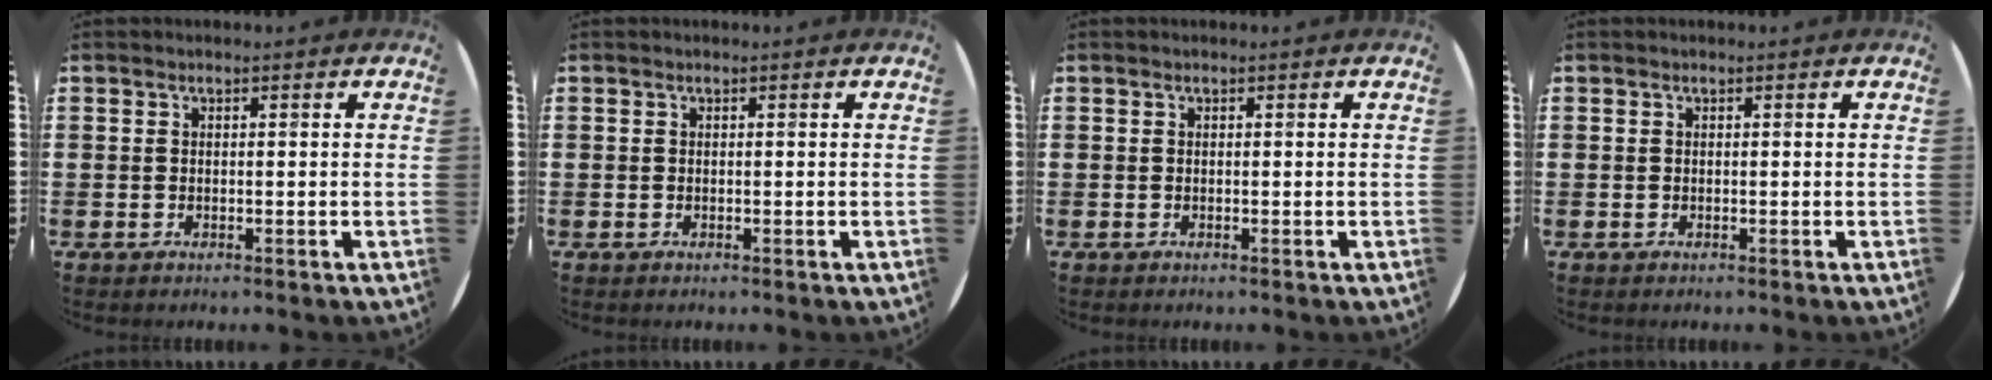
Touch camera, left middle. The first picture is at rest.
{"total": 0.0}
{"total": 0.0}
{"total": 0.0}